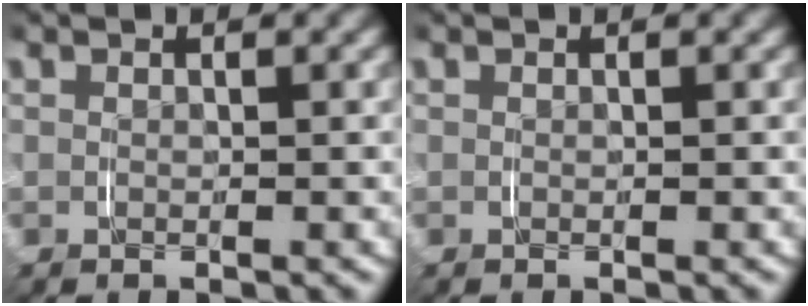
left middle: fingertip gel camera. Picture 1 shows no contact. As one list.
[{"total": 0.0}]